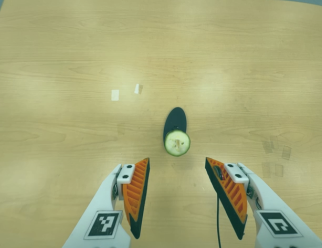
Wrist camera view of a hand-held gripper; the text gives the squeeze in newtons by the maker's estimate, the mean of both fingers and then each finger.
{"total": 0.0}